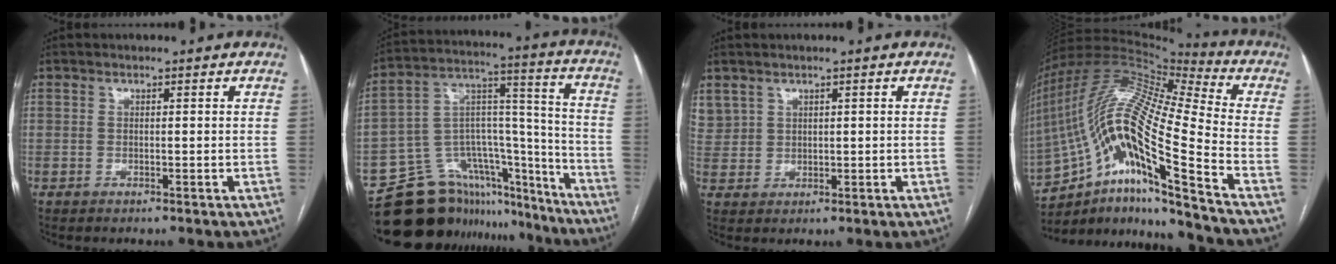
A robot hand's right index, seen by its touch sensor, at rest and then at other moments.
{"total": 21.4, "force": [-17.9, 9.8, 6.2], "torque": [-0.094, 0.078, -0.271]}
{"total": 4.0, "force": [2.4, 3.1, 0.7], "torque": [-0.017, 0.013, 0.058]}
{"total": 21.8, "force": [-12.4, 1.1, 17.9], "torque": [-0.372, 0.003, -0.228]}